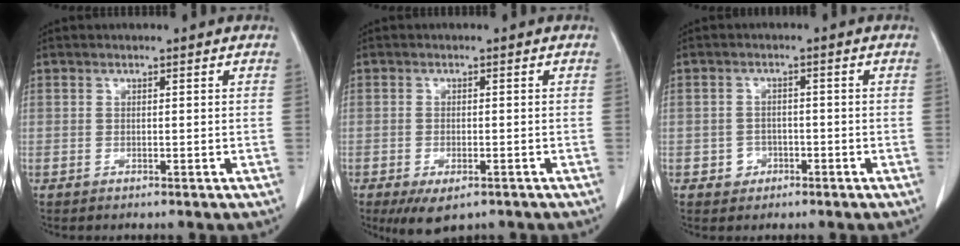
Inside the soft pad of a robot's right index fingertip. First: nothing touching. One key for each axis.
{"total": 5.2, "fx": -3.3, "fy": 2.2, "fz": 3.3, "tx": -0.058, "ty": -0.010, "tz": -0.046}
{"total": 2.5, "fx": -1.1, "fy": 2.2, "fz": 0.5, "tx": -0.006, "ty": 0.009, "tz": -0.015}